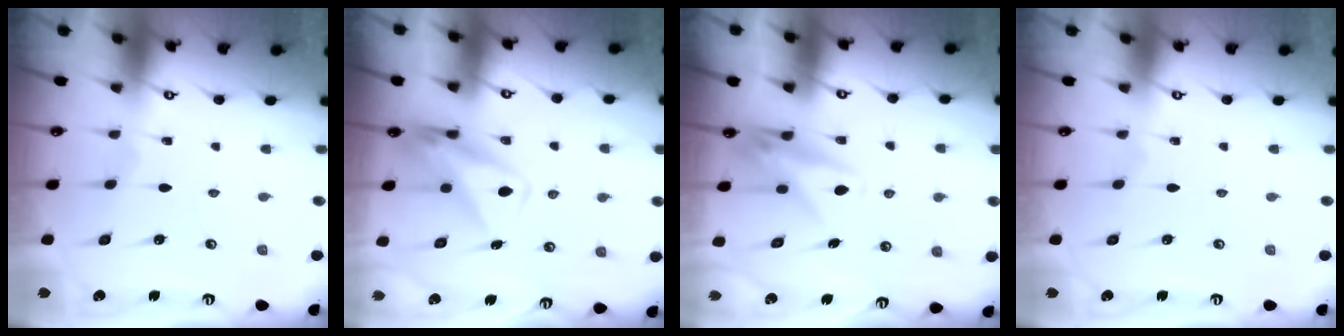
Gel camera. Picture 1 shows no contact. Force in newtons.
{"total": 10.2, "press": 10.1, "slide": 1.0}
{"total": 9.8, "press": 9.8, "slide": 0.6}
{"total": 0.0}